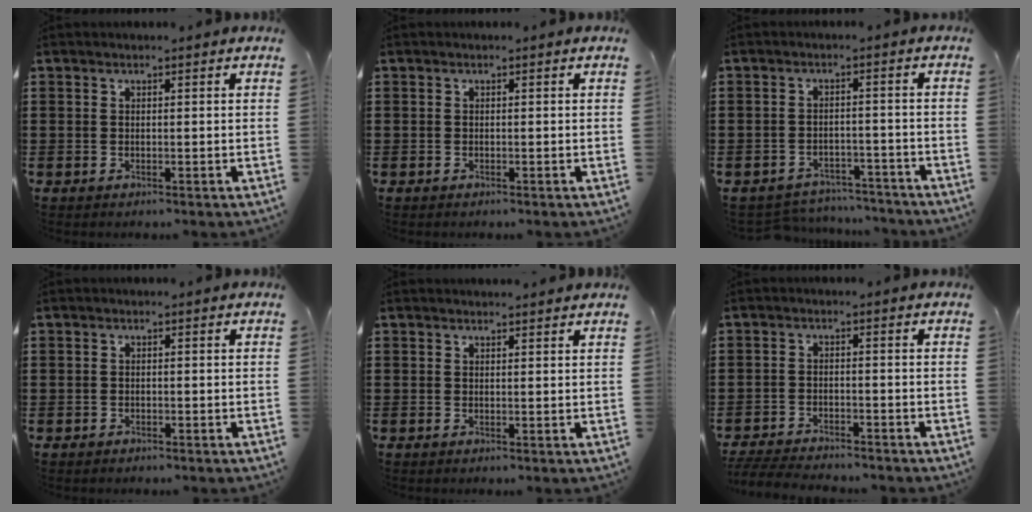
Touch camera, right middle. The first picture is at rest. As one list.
[{"total": 0.0}, {"total": 3.9, "force": [-3.9, 0.5, 0.0], "torque": [-0.006, 0.002, -0.082]}, {"total": 0.8, "force": [-0.7, 0.4, 0.1], "torque": [-0.003, 0.000, -0.015]}, {"total": 0.8, "force": [0.8, 0.0, 0.2], "torque": [0.003, -0.004, 0.014]}, {"total": 4.0, "force": [-4.0, 0.3, 0.7], "torque": [-0.027, -0.006, -0.086]}]